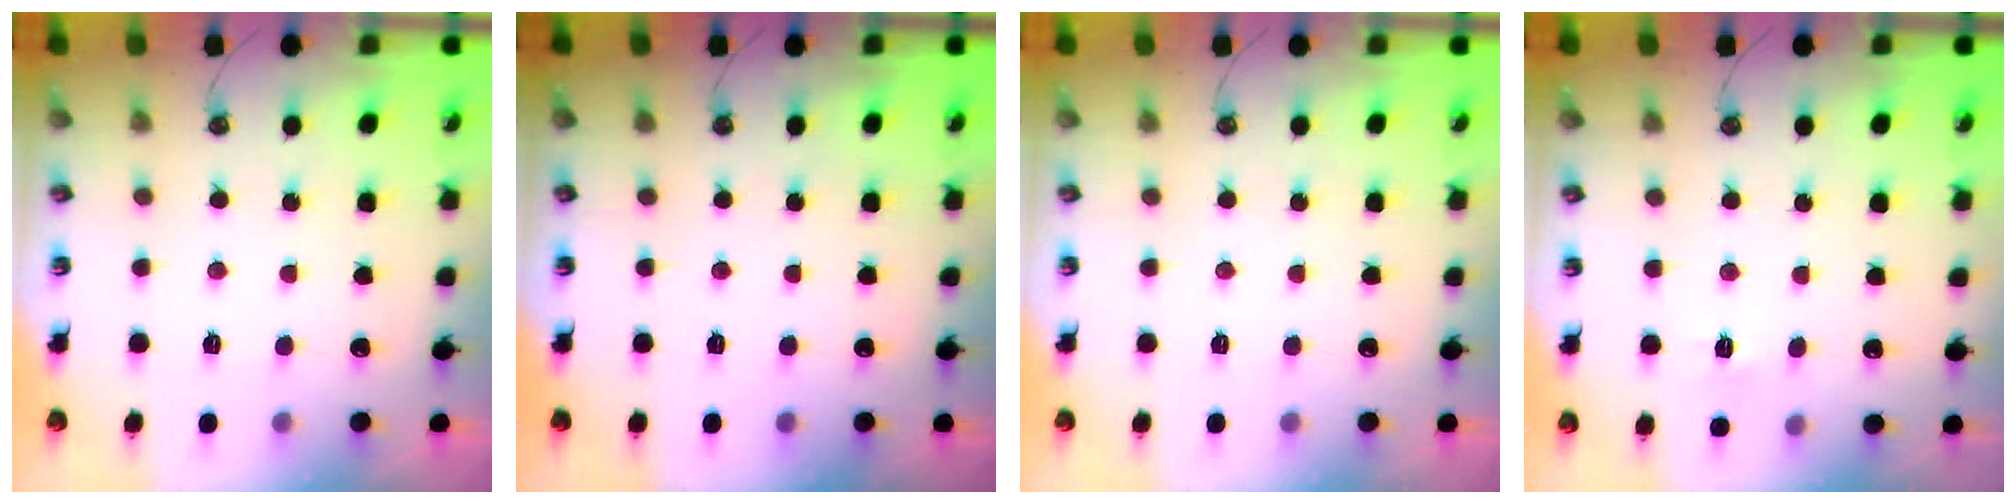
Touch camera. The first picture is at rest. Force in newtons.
{"total": 0.0}
{"total": 0.0}
{"total": 4.7, "press": 4.6, "slide": 0.7}